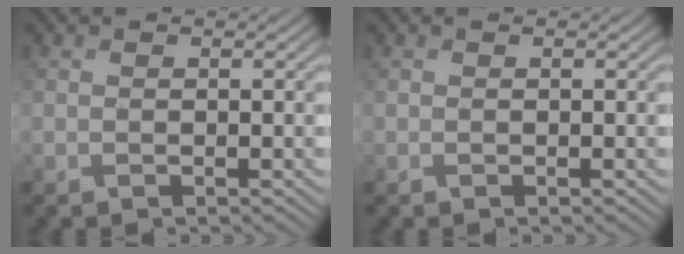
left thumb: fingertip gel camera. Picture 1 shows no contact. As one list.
[{"total": 0.0}]